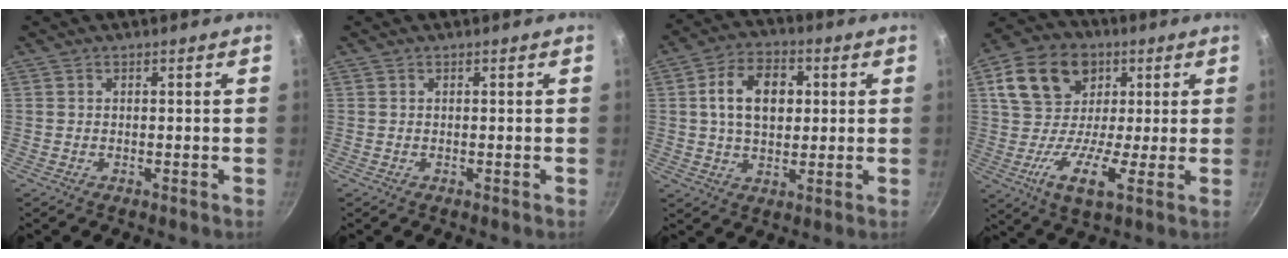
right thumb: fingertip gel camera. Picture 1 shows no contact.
{"total": 0.0}
{"total": 11.6, "force": [2.0, 7.9, 8.3], "torque": [-0.119, 0.011, 0.026]}
{"total": 15.9, "force": [3.2, 11.6, 10.4], "torque": [-0.153, 0.007, 0.038]}